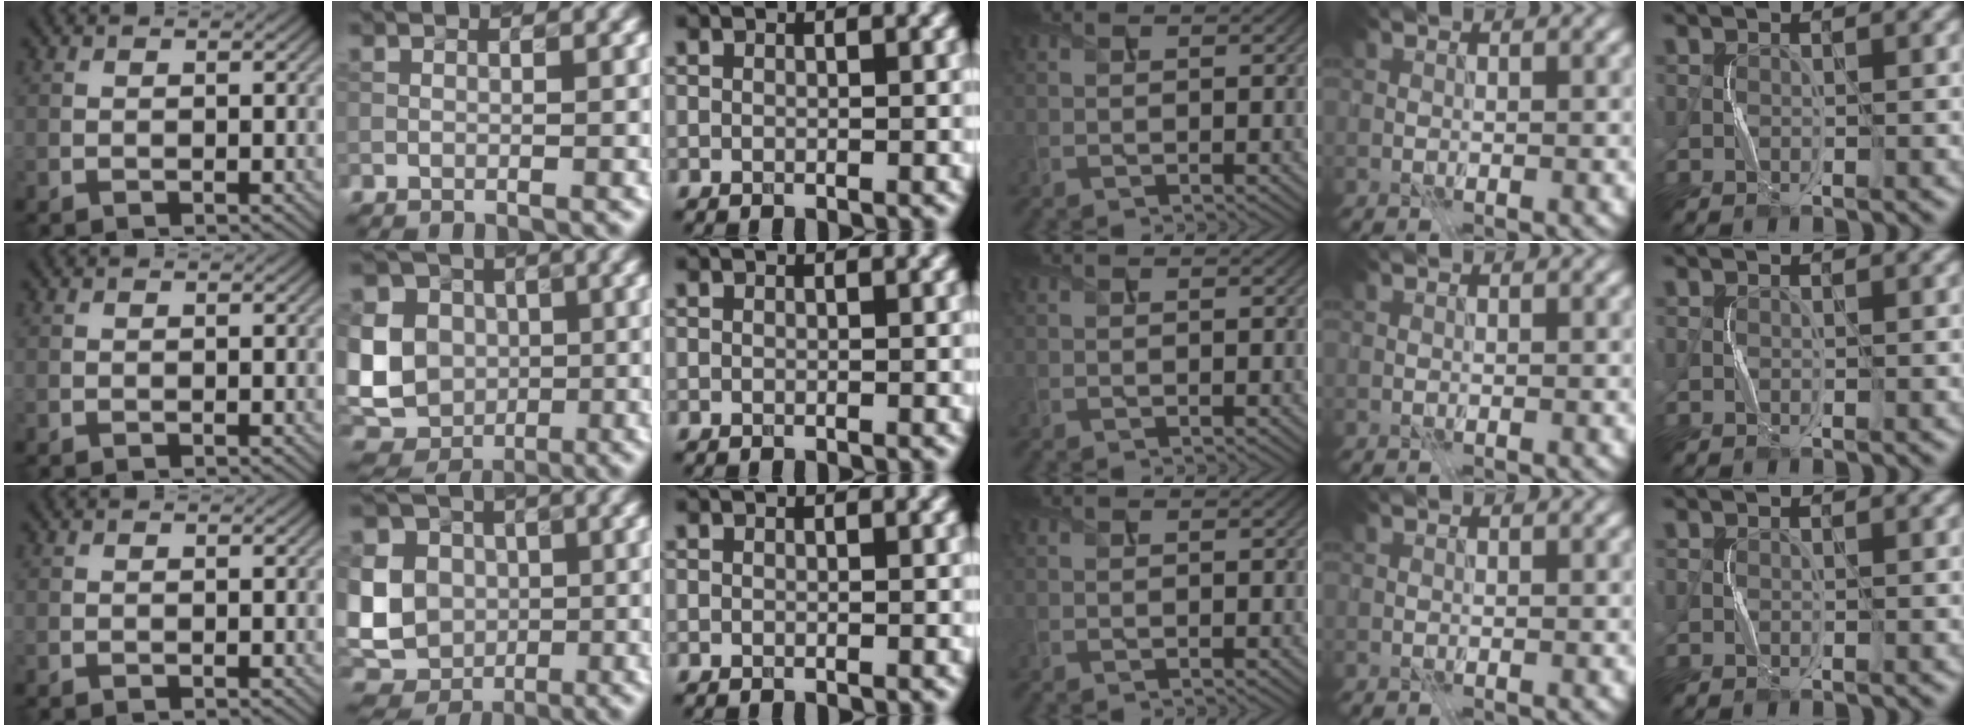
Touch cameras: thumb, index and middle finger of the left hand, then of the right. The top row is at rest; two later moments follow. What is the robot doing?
{"motion": "press", "object": "toy piano key"}